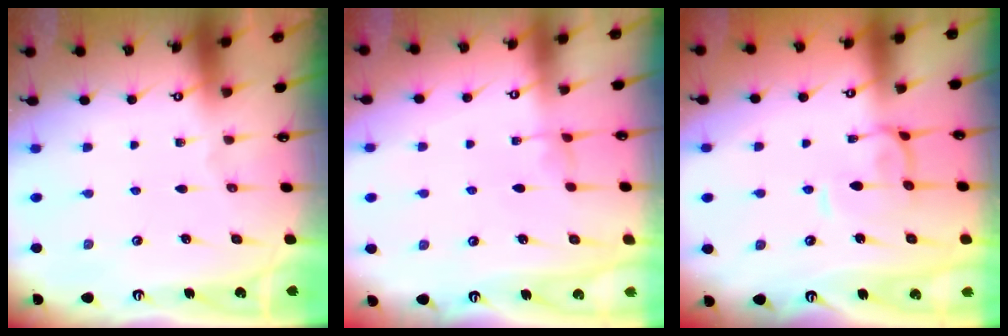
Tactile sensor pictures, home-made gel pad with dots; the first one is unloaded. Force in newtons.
{"total": 2.5, "press": 2.5, "slide": 0.2}
{"total": 0.8, "press": 0.5, "slide": 0.6}